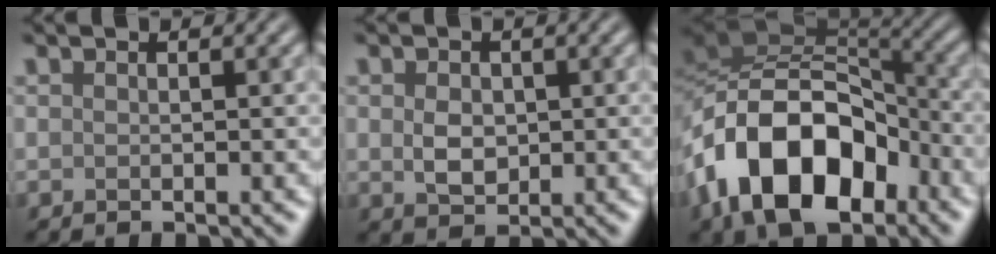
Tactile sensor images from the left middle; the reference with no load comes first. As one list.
[{"total": 2.5, "force": [0.2, 1.9, 1.7], "torque": [-0.033, -0.002, 0.004]}, {"total": 12.5, "force": [-5.3, 7.6, 8.4], "torque": [-0.146, 0.009, -0.105]}]